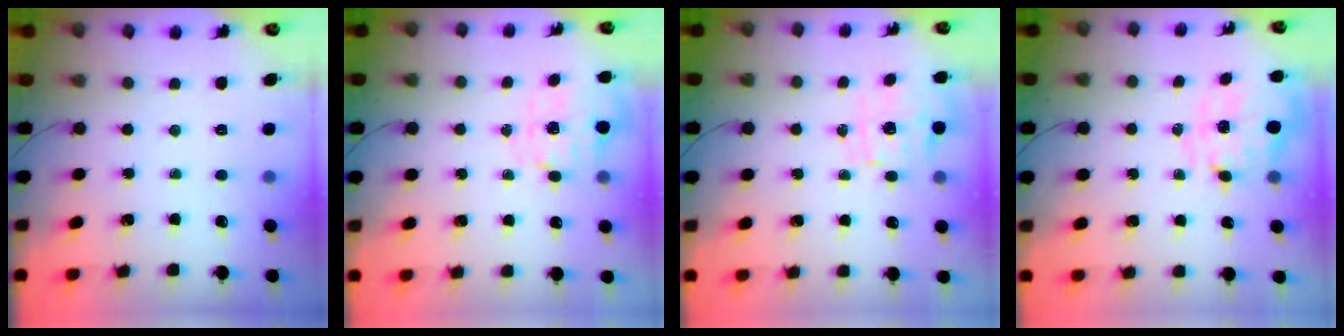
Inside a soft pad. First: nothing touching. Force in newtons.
{"total": 3.9, "press": 3.8, "slide": 0.9}
{"total": 2.2, "press": 2.1, "slide": 0.4}
{"total": 1.7, "press": 1.6, "slide": 0.3}